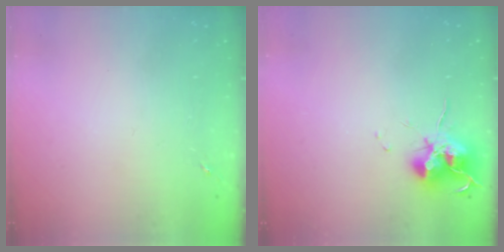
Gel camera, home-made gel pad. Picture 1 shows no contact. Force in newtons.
{"total": 12.2, "press": 12.1, "slide": 1.3}